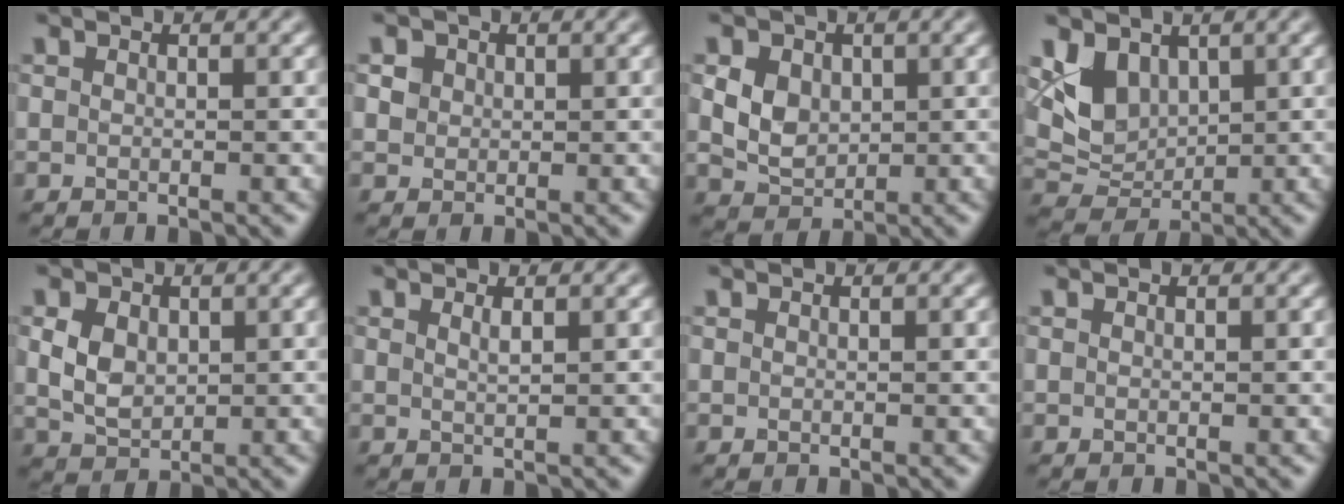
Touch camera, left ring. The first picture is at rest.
{"total": 2.0, "force": [0.9, 1.6, 0.7], "torque": [-0.020, 0.002, 0.024]}
{"total": 4.4, "force": [1.1, 3.5, 2.5], "torque": [-0.052, 0.010, 0.010]}
{"total": 4.1, "force": [1.8, 3.0, 2.2], "torque": [-0.044, -0.012, 0.037]}
{"total": 3.1, "force": [0.6, 2.3, 2.0], "torque": [-0.045, -0.002, 0.013]}
{"total": 0.9, "force": [0.5, 0.2, 0.7], "torque": [-0.008, -0.001, 0.008]}
{"total": 0.0}
{"total": 0.0}